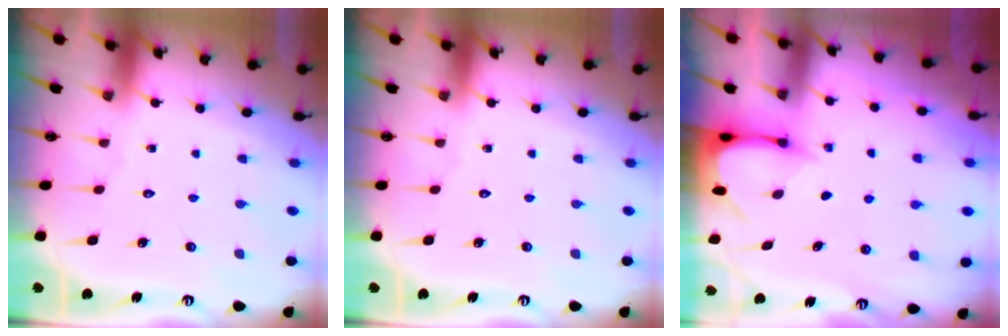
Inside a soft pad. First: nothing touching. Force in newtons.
{"total": 0.0}
{"total": 3.6, "press": 3.6, "slide": 0.3}